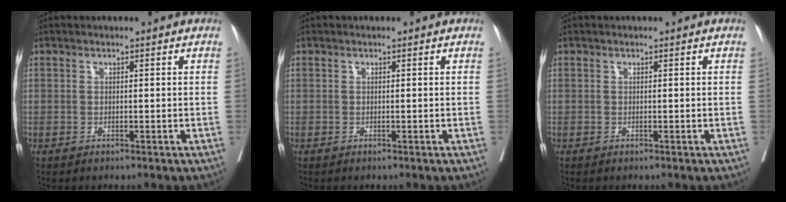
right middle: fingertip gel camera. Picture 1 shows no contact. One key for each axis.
{"total": 0.0}
{"total": 0.0}